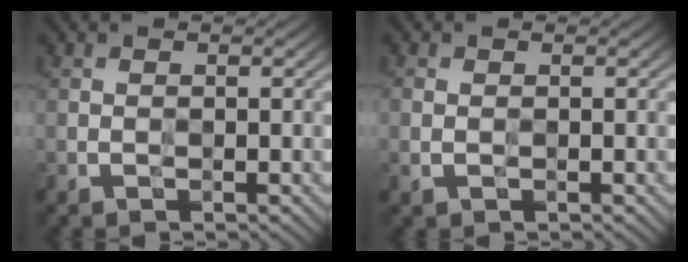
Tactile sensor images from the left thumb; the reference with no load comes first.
{"total": 1.2, "force": [-0.2, 1.0, 0.8], "torque": [-0.024, -0.002, -0.005]}